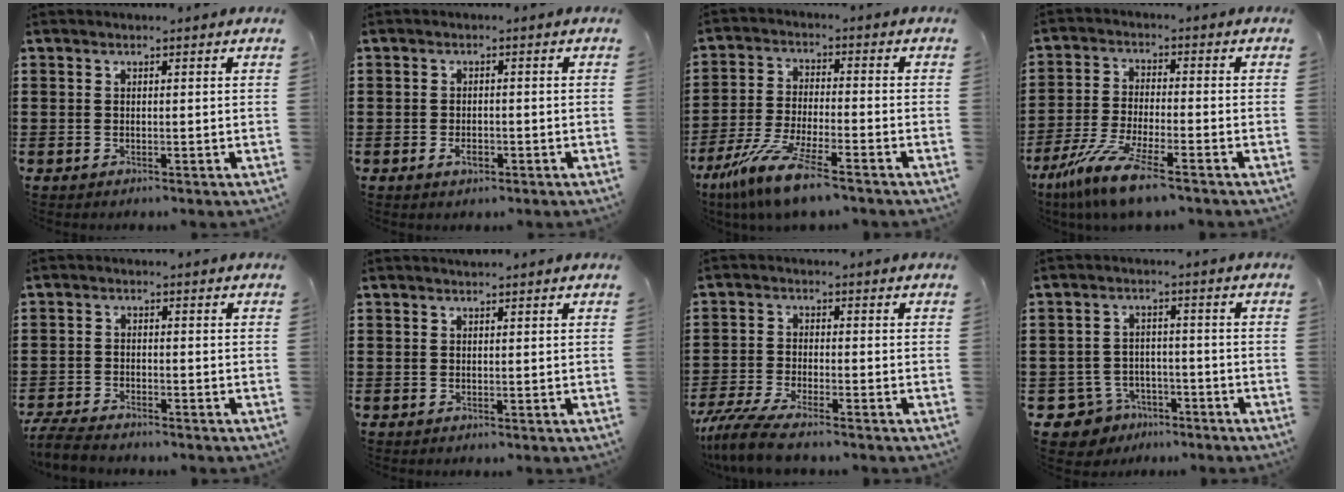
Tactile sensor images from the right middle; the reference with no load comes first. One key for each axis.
{"total": 1.7, "fx": -0.8, "fy": 0.8, "fz": 1.3, "tx": -0.025, "ty": 0.001, "tz": -0.015}
{"total": 9.3, "fx": -7.1, "fy": 0.7, "fz": 5.9, "tx": -0.134, "ty": -0.009, "tz": -0.142}
{"total": 8.4, "fx": -6.3, "fy": 0.7, "fz": 5.6, "tx": -0.126, "ty": -0.012, "tz": -0.123}
{"total": 3.7, "fx": -3.5, "fy": 0.3, "fz": 0.9, "tx": -0.036, "ty": -0.008, "tz": -0.078}
{"total": 0.0}
{"total": 5.3, "fx": -4.5, "fy": 0.2, "fz": 2.7, "tx": -0.081, "ty": -0.022, "tz": -0.094}
{"total": 4.5, "fx": -3.6, "fy": 2.5, "fz": 0.7, "tx": -0.041, "ty": 0.002, "tz": -0.078}